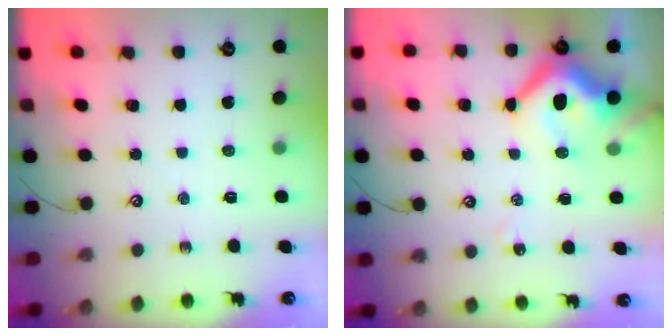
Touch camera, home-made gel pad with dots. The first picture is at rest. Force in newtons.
{"total": 12.6, "press": 12.5, "slide": 1.5}